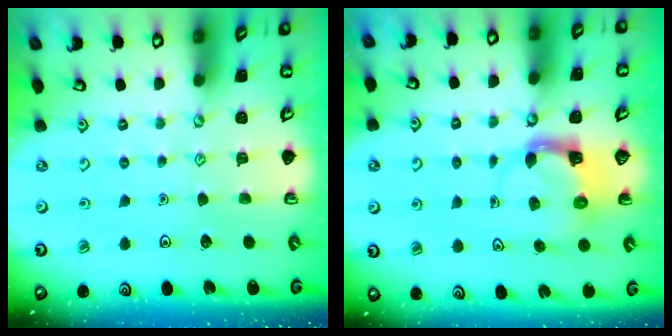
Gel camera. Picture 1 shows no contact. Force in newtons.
{"total": 3.8, "press": 3.7, "slide": 0.7}